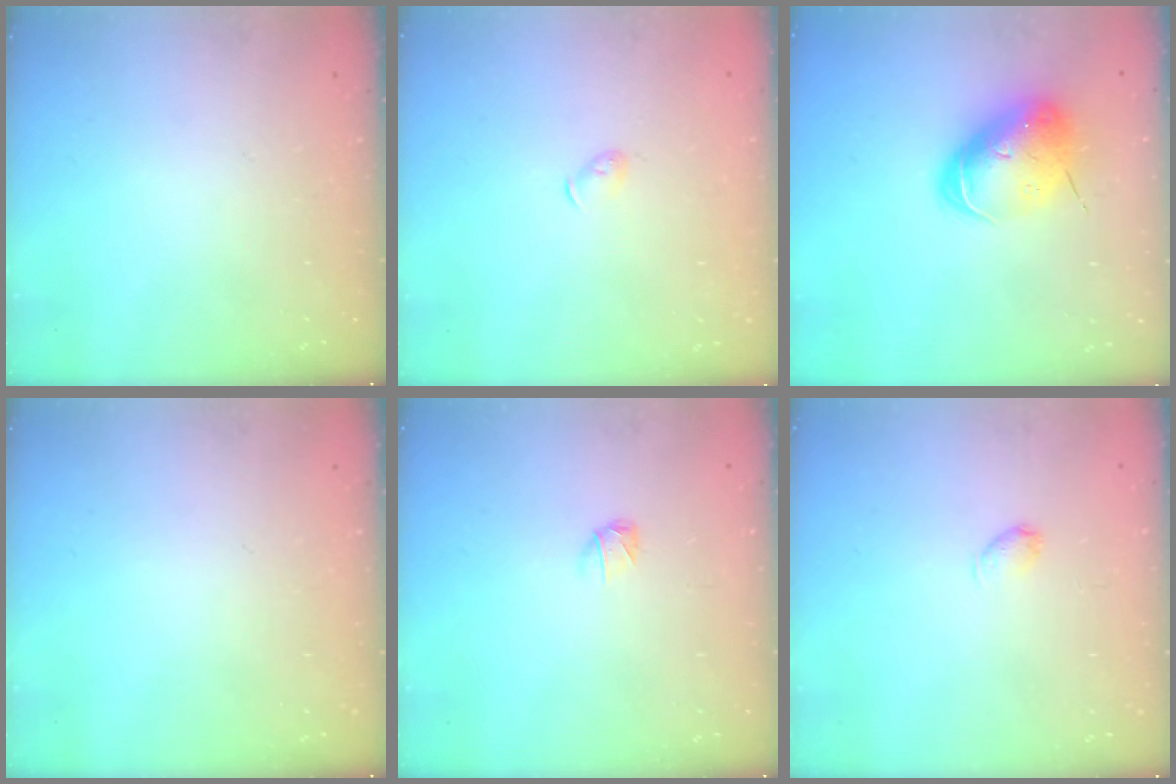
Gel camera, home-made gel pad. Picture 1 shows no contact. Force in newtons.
{"total": 3.4, "press": 3.3, "slide": 0.8}
{"total": 10.0, "press": 9.9, "slide": 1.7}
{"total": 0.0}
{"total": 2.6, "press": 2.5, "slide": 0.6}
{"total": 3.2, "press": 3.1, "slide": 0.6}